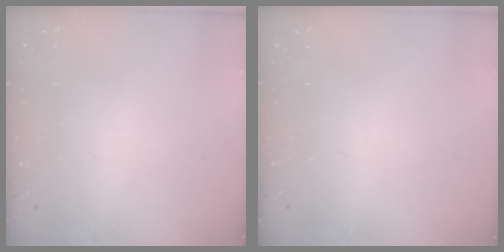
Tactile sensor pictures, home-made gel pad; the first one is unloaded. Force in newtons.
{"total": 0.0}